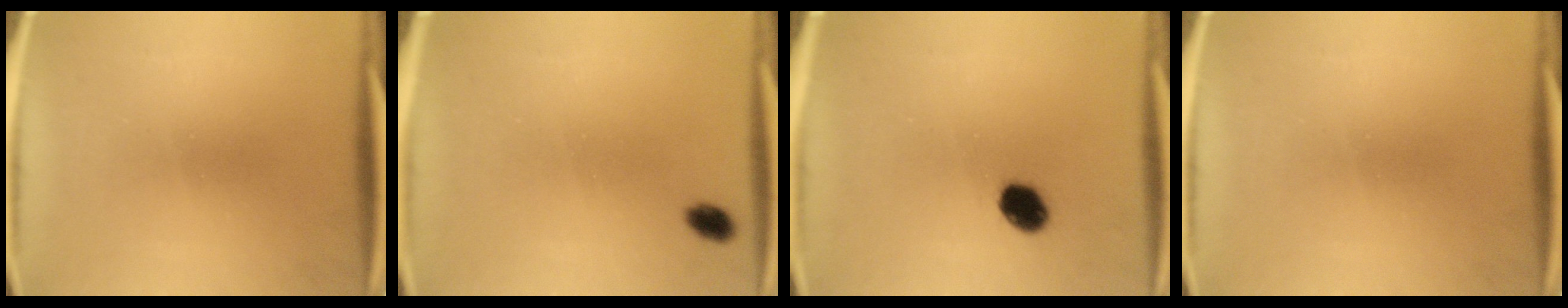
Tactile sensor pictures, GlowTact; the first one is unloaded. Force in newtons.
{"total": 2.2}
{"total": 5.7}
{"total": 0.0}